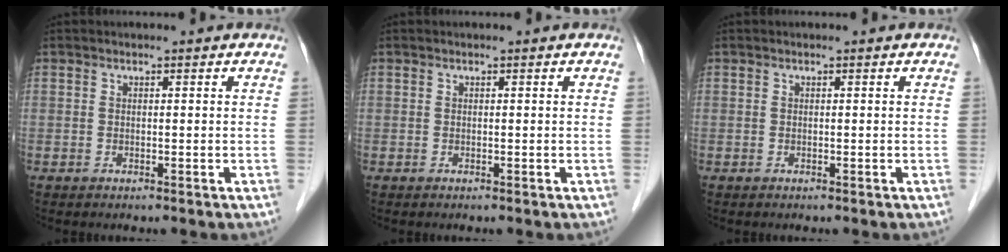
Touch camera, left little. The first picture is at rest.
{"total": 0.0}
{"total": 0.0}